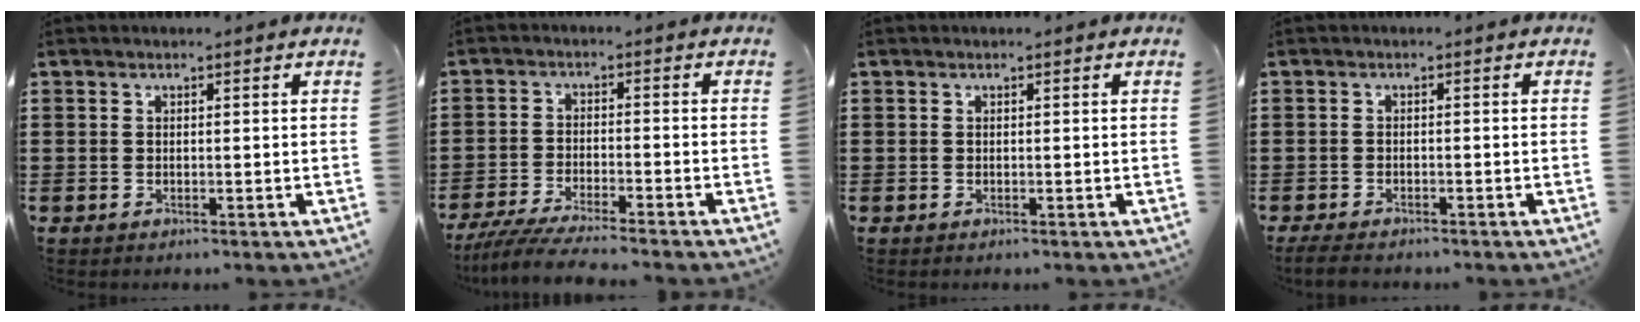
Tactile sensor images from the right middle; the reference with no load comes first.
{"total": 5.1, "force": [-4.7, 0.1, 1.9], "torque": [-0.052, -0.016, -0.096]}
{"total": 0.0}
{"total": 1.8, "force": [-1.7, 0.3, 0.5], "torque": [-0.020, 0.000, -0.038]}